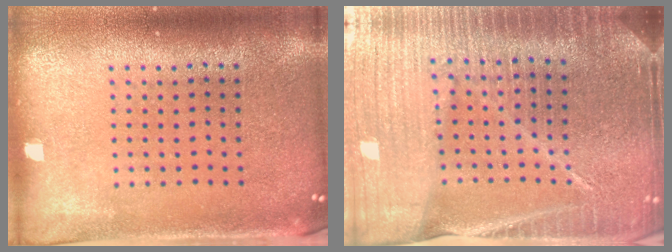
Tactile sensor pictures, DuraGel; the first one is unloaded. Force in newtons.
{"total": 5.1, "press": 4.6, "slide": 2.3}